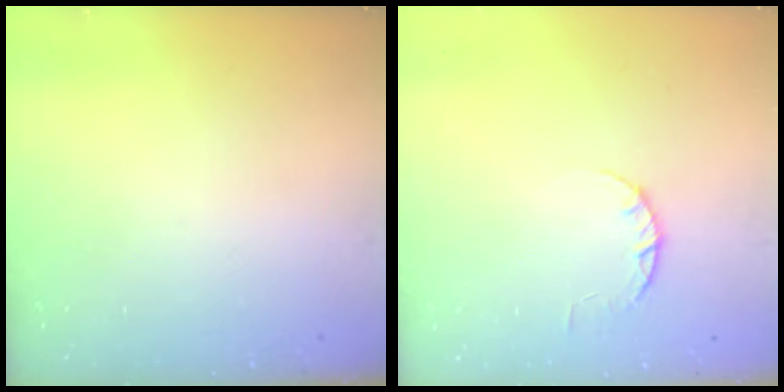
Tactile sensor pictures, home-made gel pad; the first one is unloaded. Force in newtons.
{"total": 3.3, "press": 3.3, "slide": 0.5}